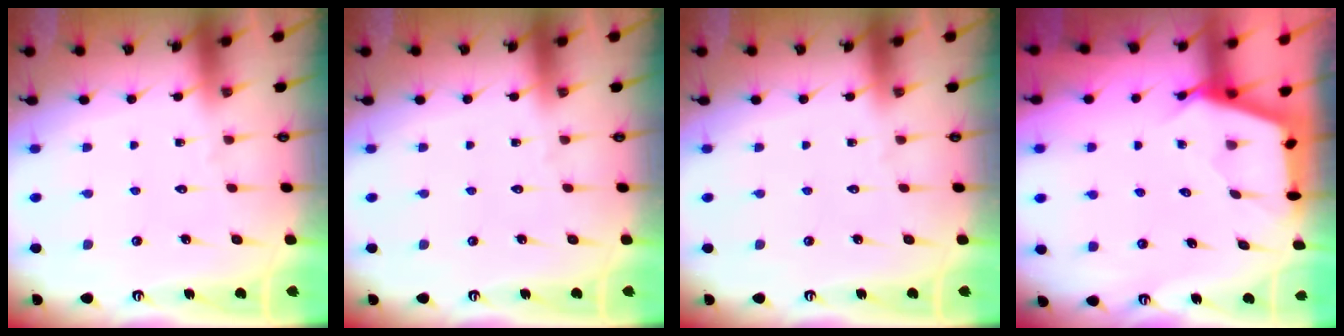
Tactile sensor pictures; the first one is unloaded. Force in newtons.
{"total": 0.0}
{"total": 0.0}
{"total": 2.7, "press": 2.7, "slide": 0.3}